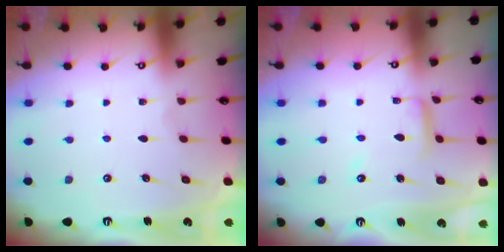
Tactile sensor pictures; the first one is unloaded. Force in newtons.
{"total": 7.3, "press": 7.3, "slide": 0.4}